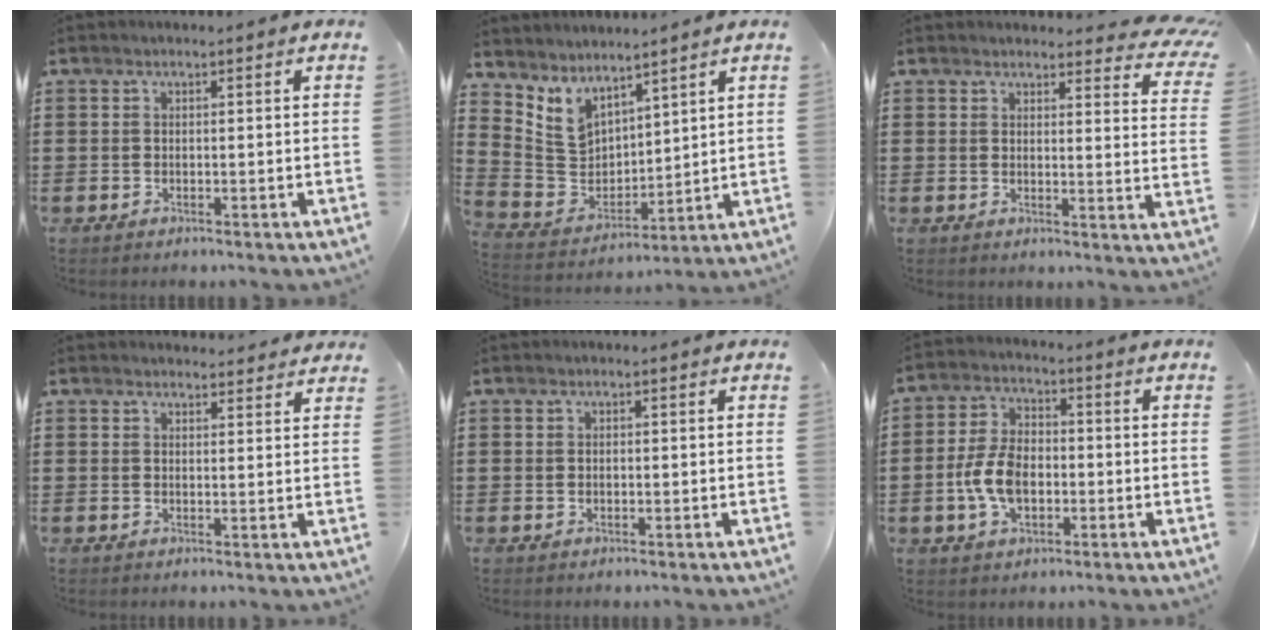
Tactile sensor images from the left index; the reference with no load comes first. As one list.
[{"total": 6.2, "force": [4.7, 3.8, 1.6], "torque": [-0.069, -0.031, 0.090]}, {"total": 4.0, "force": [3.7, 0.5, 1.3], "torque": [-0.025, -0.017, 0.066]}, {"total": 2.1, "force": [2.0, 0.4, 0.0], "torque": [0.002, -0.007, 0.038]}, {"total": 1.0, "force": [-0.4, 0.8, 0.4], "torque": [-0.010, 0.003, -0.011]}, {"total": 7.7, "force": [-1.7, 4.6, 5.9], "torque": [-0.145, 0.001, -0.040]}]